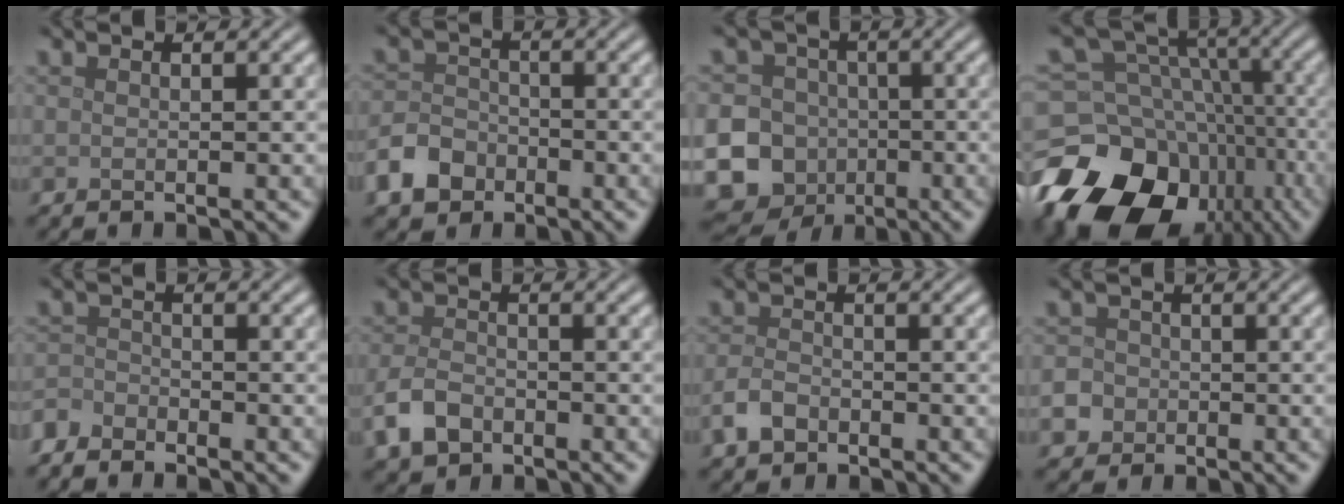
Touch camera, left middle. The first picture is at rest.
{"total": 3.9, "force": [-2.3, 2.8, 1.5], "torque": [-0.033, 0.001, -0.049]}
{"total": 19.0, "force": [-6.1, 17.4, 4.5], "torque": [-0.132, -0.034, -0.133]}
{"total": 19.0, "force": [-8.7, 14.6, 8.5], "torque": [-0.179, -0.026, -0.114]}
{"total": 2.4, "force": [-2.2, 0.8, 0.2], "torque": [-0.008, -0.001, -0.055]}
{"total": 3.3, "force": [-1.8, 2.1, 1.8], "torque": [-0.037, -0.003, -0.042]}
{"total": 2.1, "force": [-1.4, 1.2, 1.0], "torque": [-0.018, 0.001, -0.033]}
{"total": 5.8, "force": [-2.6, 5.0, 1.4], "torque": [-0.029, -0.014, -0.065]}